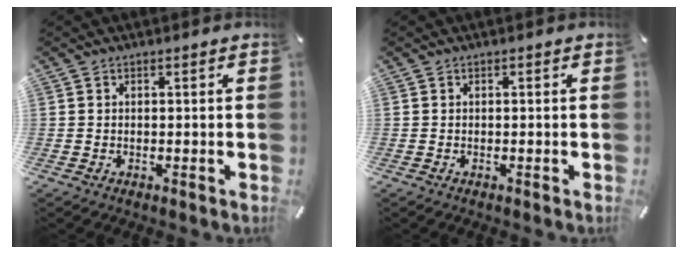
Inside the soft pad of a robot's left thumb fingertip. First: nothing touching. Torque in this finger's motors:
{"motor_torque": [-0.14, -0.10, -0.04, -0.02, 0.07]}